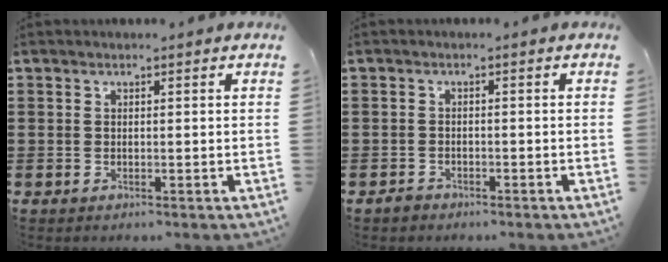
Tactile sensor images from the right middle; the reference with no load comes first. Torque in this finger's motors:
{"motor_torque": [2.14, 0.00, -0.06, 0.00]}